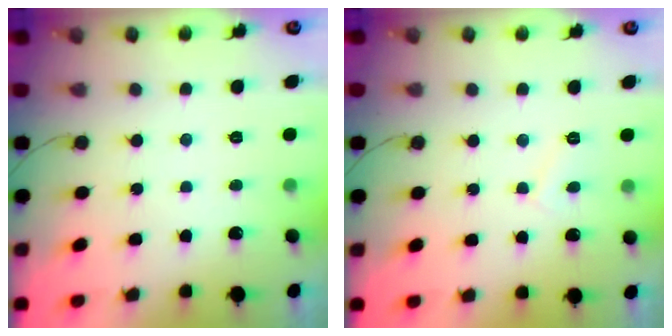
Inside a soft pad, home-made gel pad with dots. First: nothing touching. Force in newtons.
{"total": 4.9, "press": 4.8, "slide": 0.6}